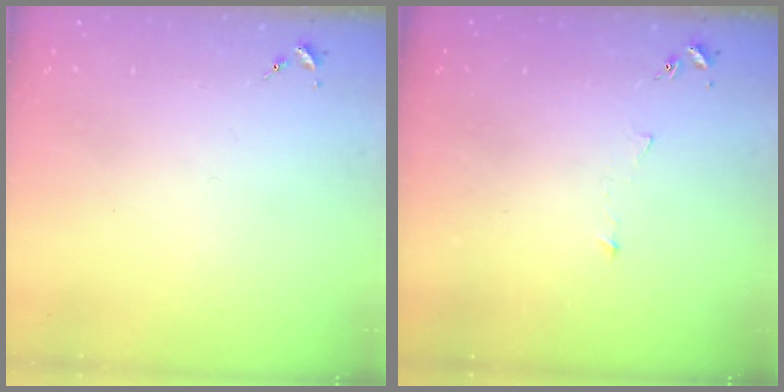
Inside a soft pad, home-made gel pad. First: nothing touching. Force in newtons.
{"total": 3.4, "press": 3.4, "slide": 0.4}